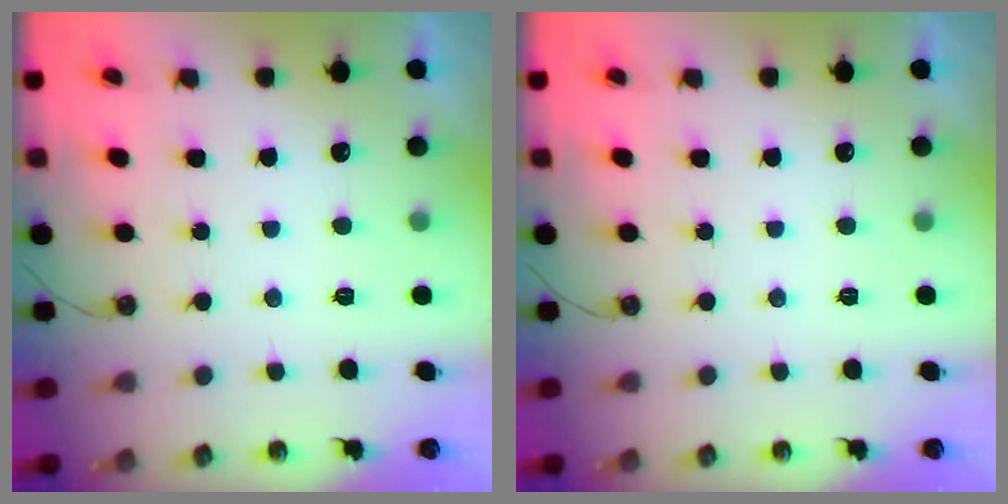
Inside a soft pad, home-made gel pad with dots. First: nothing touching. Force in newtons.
{"total": 0.0}